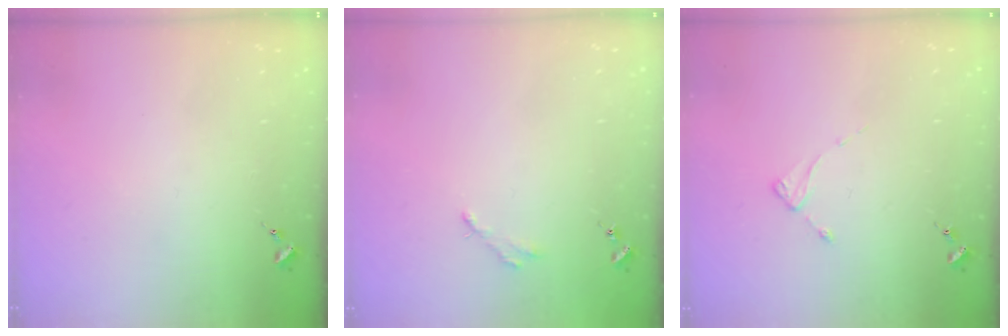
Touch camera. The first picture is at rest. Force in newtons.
{"total": 2.5, "press": 2.5, "slide": 0.2}
{"total": 2.4, "press": 2.4, "slide": 0.3}